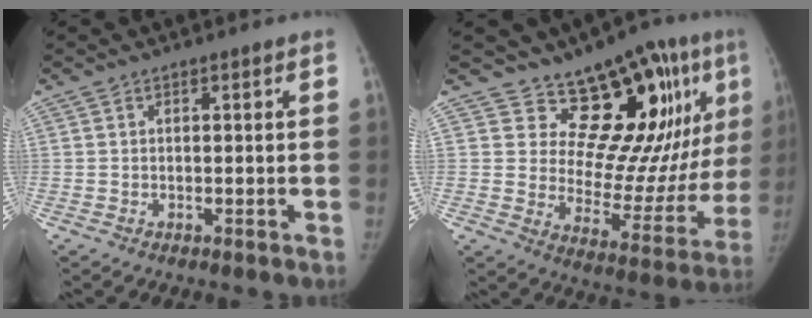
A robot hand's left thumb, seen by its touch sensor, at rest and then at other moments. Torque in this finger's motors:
{"motor_torque": [0.26, 0.38, 0.06, 0.01, 0.00]}